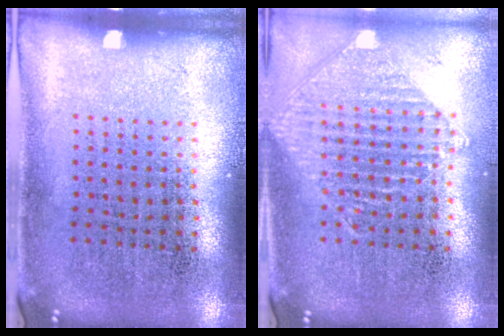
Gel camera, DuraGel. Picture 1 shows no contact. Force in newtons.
{"total": 1.0, "press": 1.0, "slide": 0.1}